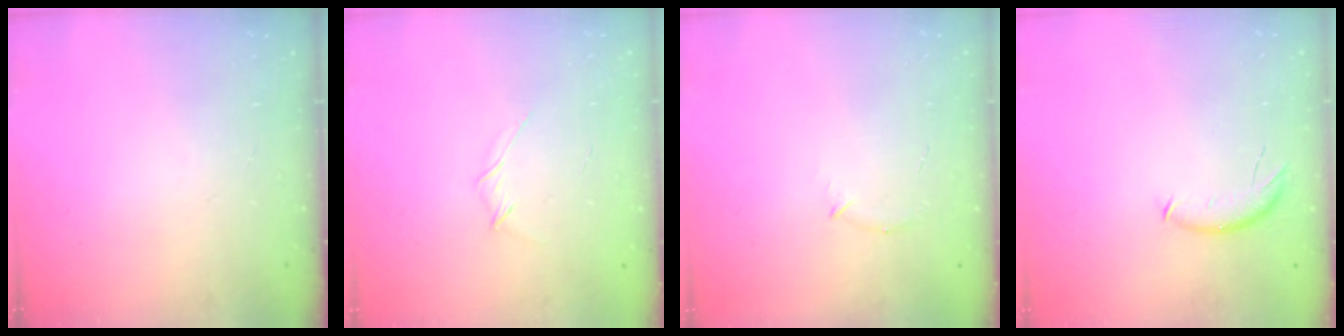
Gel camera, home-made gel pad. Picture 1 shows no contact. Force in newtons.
{"total": 2.6, "press": 2.5, "slide": 0.8}
{"total": 5.0, "press": 4.8, "slide": 1.2}
{"total": 7.3, "press": 7.2, "slide": 0.6}